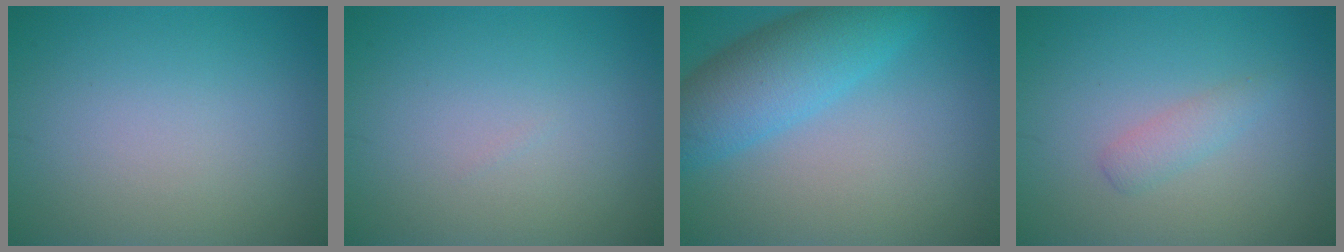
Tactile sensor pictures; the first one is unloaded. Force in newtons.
{"total": 0.0}
{"total": 6.6, "press": 6.6, "slide": 0.1}
{"total": 1.5, "press": 1.5, "slide": 0.1}